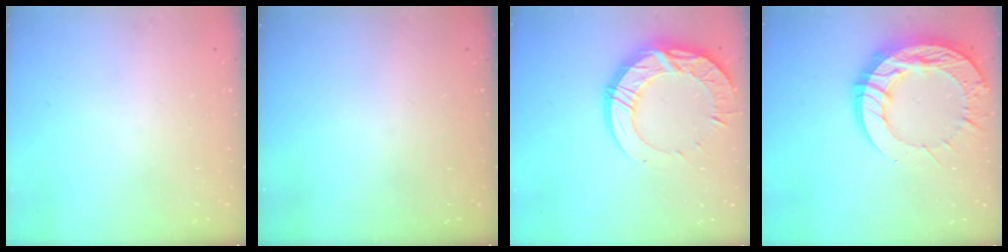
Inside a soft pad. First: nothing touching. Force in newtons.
{"total": 0.0}
{"total": 18.7, "press": 18.7, "slide": 1.4}
{"total": 20.5, "press": 20.4, "slide": 1.7}